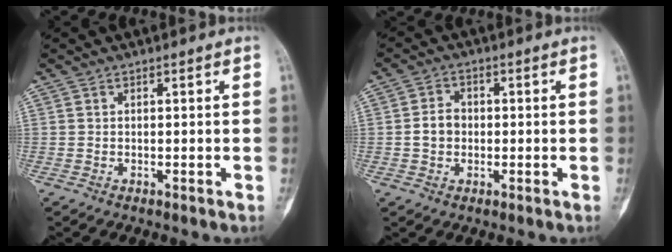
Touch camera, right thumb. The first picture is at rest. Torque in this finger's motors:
{"motor_torque": [0.84, 0.56, 0.37, -0.20, 0.06]}